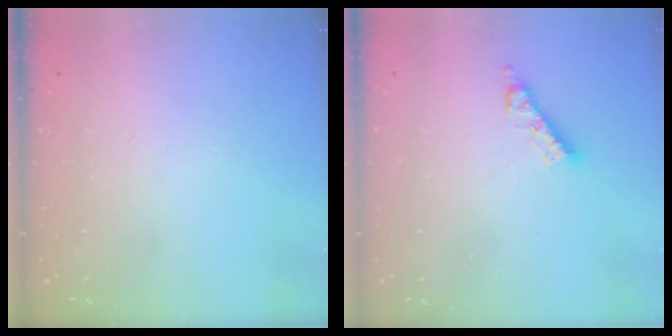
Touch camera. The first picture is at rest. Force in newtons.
{"total": 6.1, "press": 6.1, "slide": 0.4}